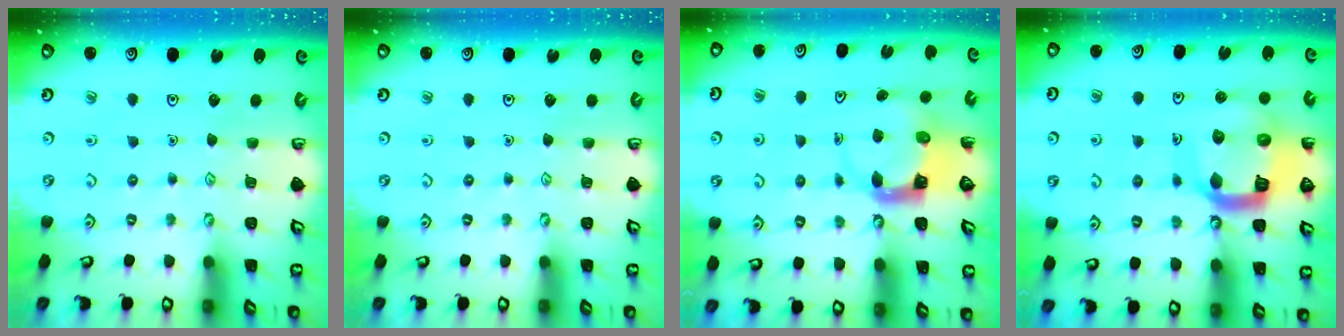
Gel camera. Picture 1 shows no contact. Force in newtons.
{"total": 0.0}
{"total": 3.9, "press": 3.8, "slide": 0.6}
{"total": 15.8, "press": 15.7, "slide": 1.9}